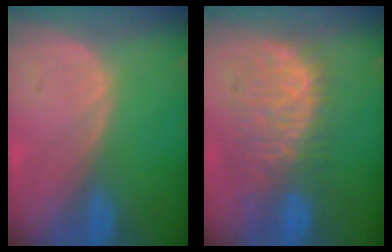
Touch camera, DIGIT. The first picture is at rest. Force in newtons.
{"total": 10.4, "press": 9.4, "slide": 4.6}